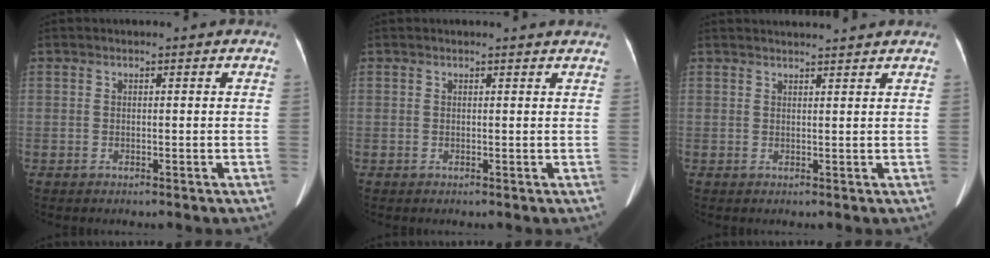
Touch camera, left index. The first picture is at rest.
{"total": 1.7, "force": [1.7, -0.2, 0.3], "torque": [-0.012, -0.002, 0.013]}
{"total": 4.5, "force": [4.3, -0.5, 1.1], "torque": [-0.013, 0.021, 0.054]}